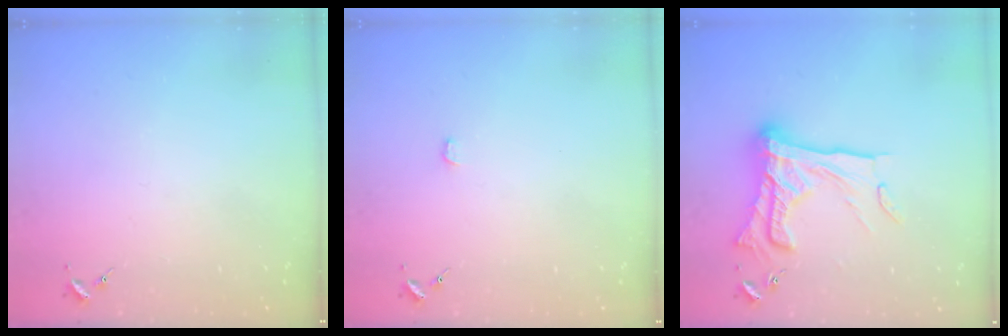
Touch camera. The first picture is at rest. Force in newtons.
{"total": 1.9, "press": 1.9, "slide": 0.2}
{"total": 24.7, "press": 24.6, "slide": 2.0}